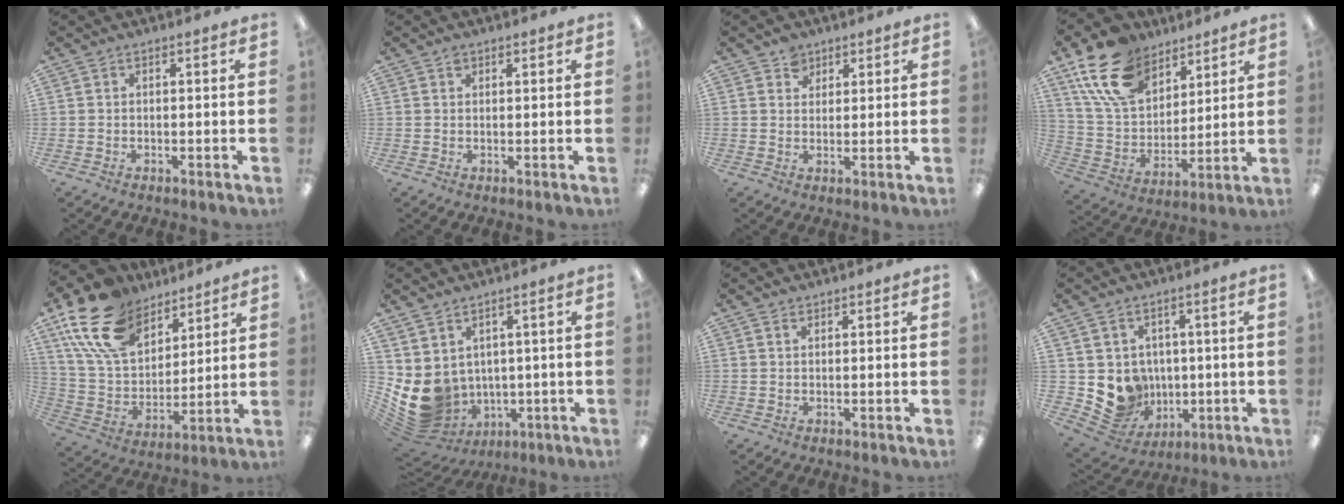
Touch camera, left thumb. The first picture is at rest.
{"total": 1.4, "force": [0.8, 1.0, 0.5], "torque": [-0.012, 0.002, 0.015]}
{"total": 3.7, "force": [2.5, 2.7, 0.4], "torque": [0.000, -0.005, 0.045]}
{"total": 18.2, "force": [11.5, 11.4, 8.4], "torque": [-0.173, -0.040, 0.221]}
{"total": 19.9, "force": [13.1, 11.6, 9.6], "torque": [-0.207, -0.057, 0.245]}
{"total": 9.4, "force": [0.8, 8.3, 4.2], "torque": [-0.112, -0.027, 0.027]}
{"total": 1.2, "force": [0.9, 0.7, 0.4], "torque": [-0.010, 0.001, 0.016]}
{"total": 8.9, "force": [0.6, 8.7, 1.8], "torque": [-0.048, -0.018, 0.023]}